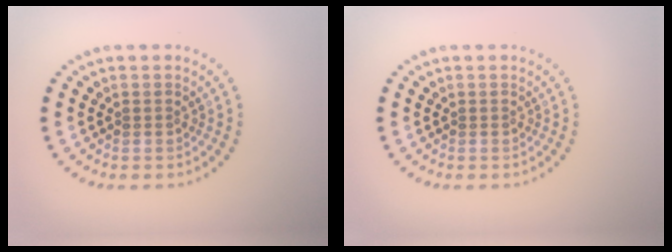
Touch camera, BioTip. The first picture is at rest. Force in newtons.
{"total": 0.0}